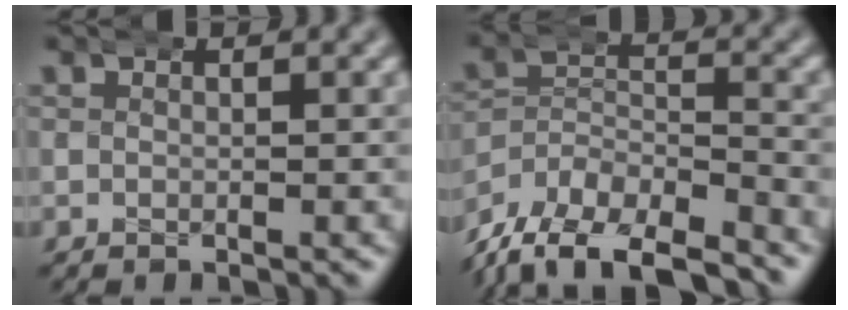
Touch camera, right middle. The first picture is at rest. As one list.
[{"total": 11.5, "force": [-8.4, 6.8, 3.9], "torque": [-0.073, -0.037, -0.141]}]